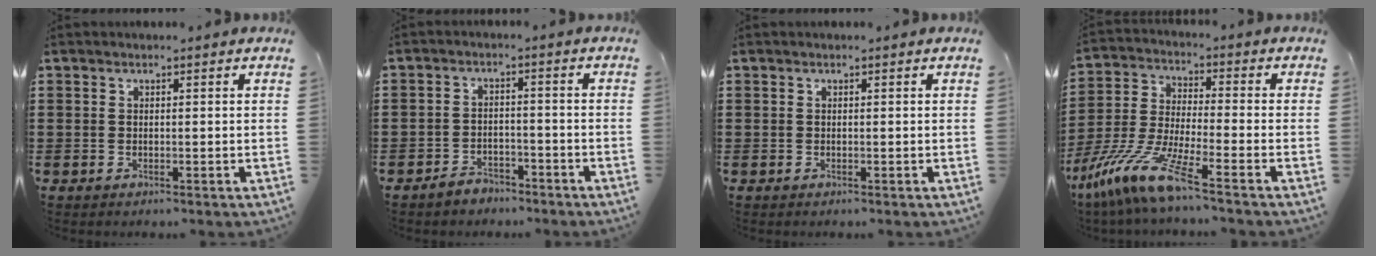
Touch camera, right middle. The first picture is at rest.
{"total": 3.2, "force": [-3.0, 1.0, 0.1], "torque": [-0.007, 0.005, -0.063]}
{"total": 0.0}
{"total": 11.1, "force": [-8.5, 0.4, 7.1], "torque": [-0.170, -0.008, -0.179]}